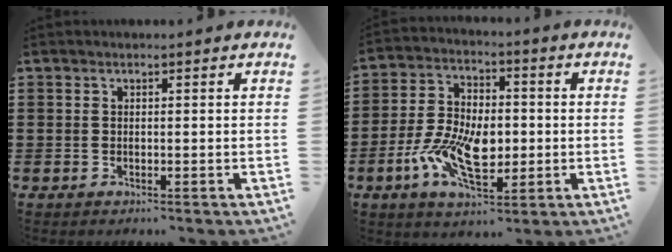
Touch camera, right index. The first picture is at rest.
{"total": 11.0, "force": [-2.5, 6.2, 8.7], "torque": [-0.181, 0.002, -0.046]}